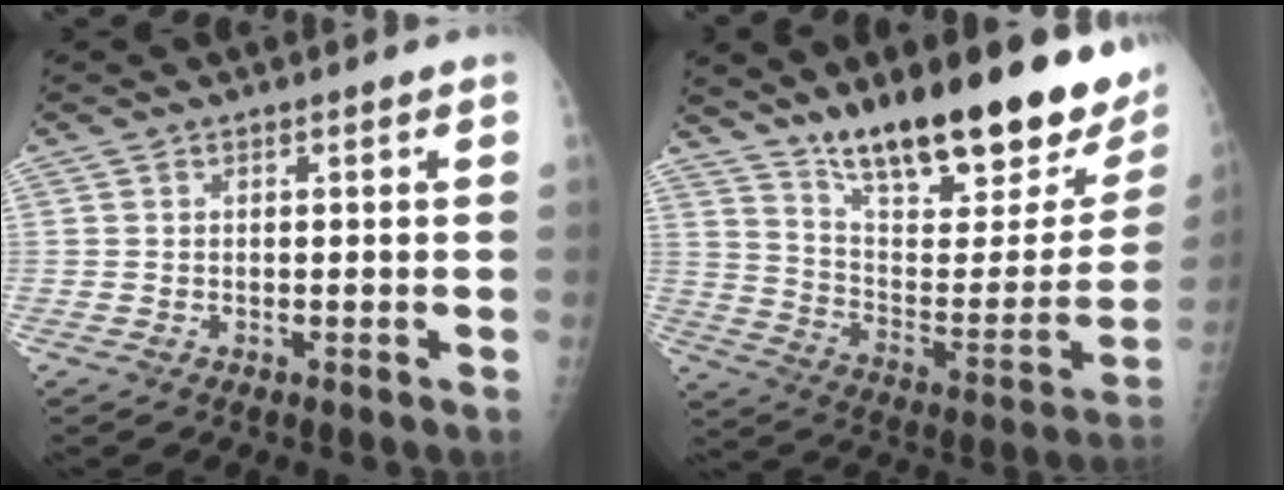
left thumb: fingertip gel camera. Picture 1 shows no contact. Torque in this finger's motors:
{"motor_torque": [1.24, 0.23, 1.42, -1.35, 0.10]}